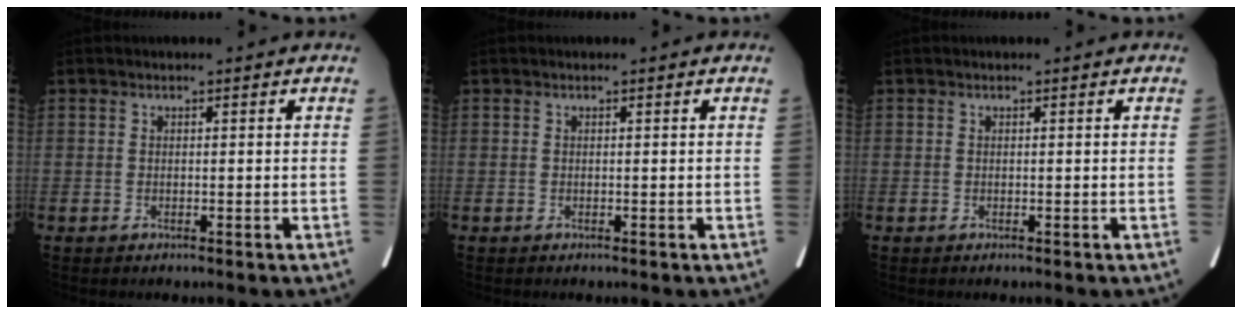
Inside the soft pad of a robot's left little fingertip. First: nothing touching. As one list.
[{"total": 0.0}, {"total": 0.0}]